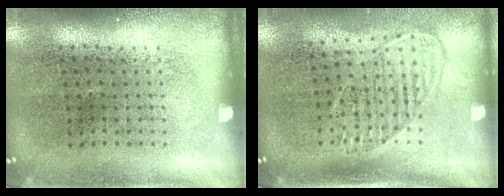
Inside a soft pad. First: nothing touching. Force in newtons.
{"total": 1.5, "press": 1.2, "slide": 0.8}